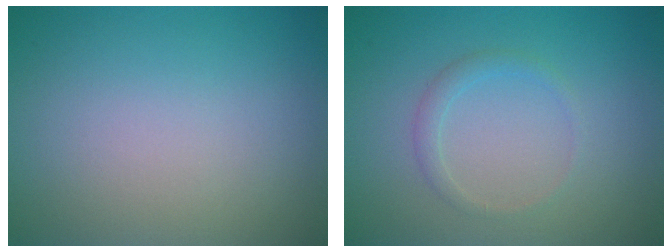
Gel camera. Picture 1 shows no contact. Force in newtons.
{"total": 1.3, "press": 1.3, "slide": 0.0}